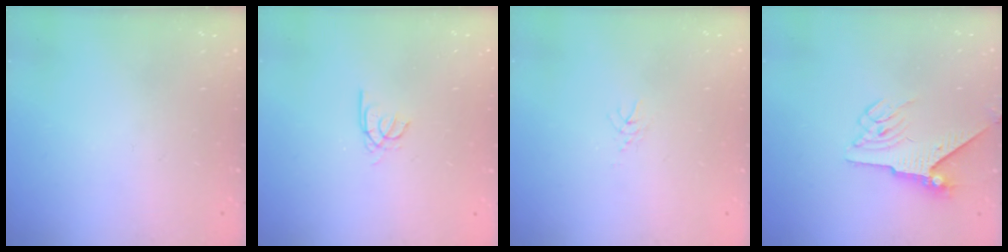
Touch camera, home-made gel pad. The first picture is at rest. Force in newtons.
{"total": 2.6, "press": 2.6, "slide": 0.4}
{"total": 3.3, "press": 3.3, "slide": 0.4}
{"total": 6.0, "press": 5.9, "slide": 1.0}